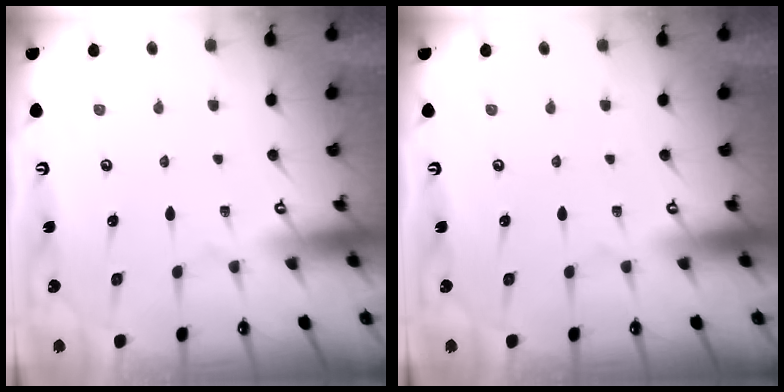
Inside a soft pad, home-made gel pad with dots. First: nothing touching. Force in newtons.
{"total": 0.0}